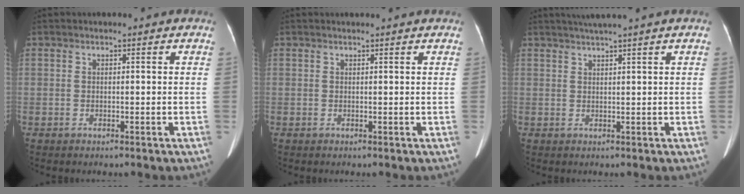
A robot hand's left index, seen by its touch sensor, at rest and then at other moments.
{"total": 2.4, "force": [2.3, -0.2, 0.8], "torque": [-0.011, 0.014, 0.028]}
{"total": 4.0, "force": [3.2, -1.2, 2.2], "torque": [-0.032, 0.015, 0.057]}